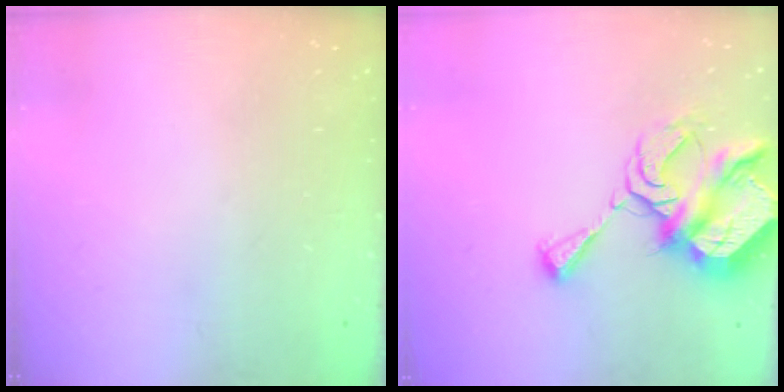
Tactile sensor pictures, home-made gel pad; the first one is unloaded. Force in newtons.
{"total": 10.7, "press": 10.6, "slide": 1.0}